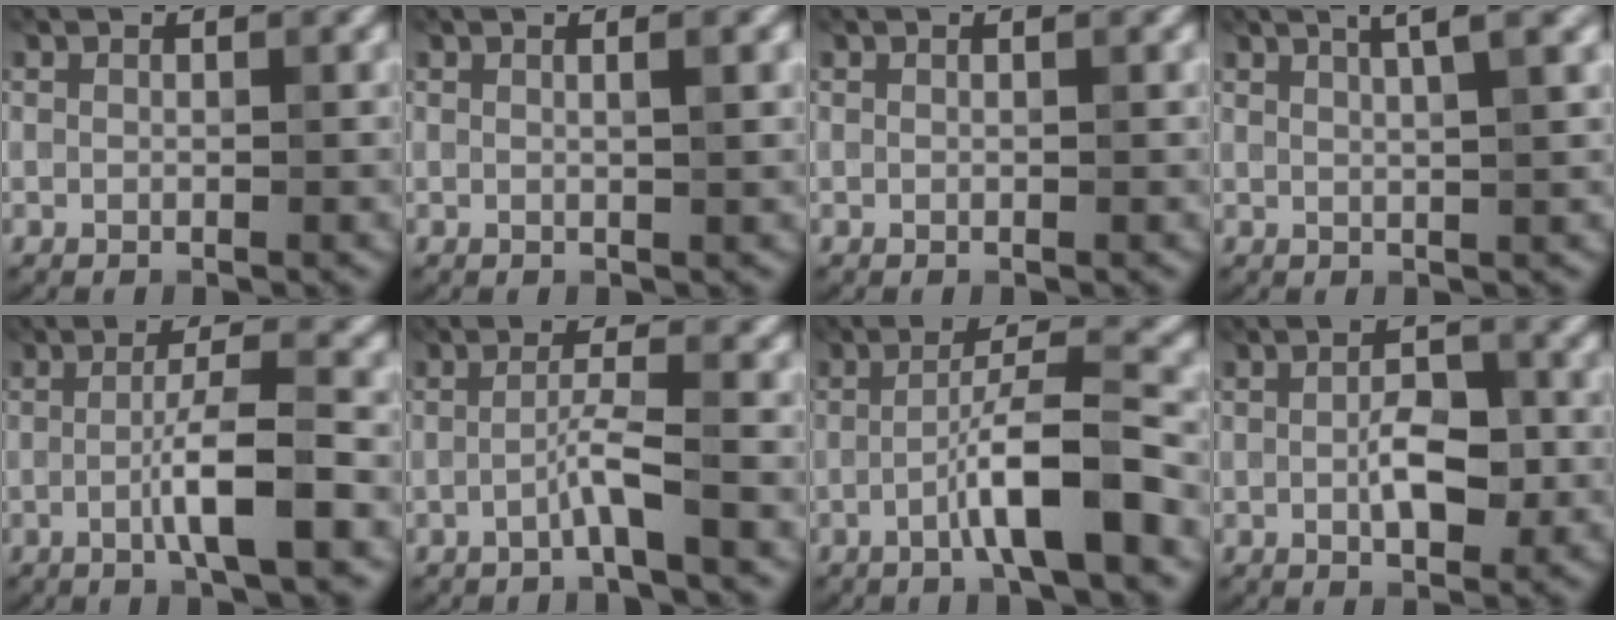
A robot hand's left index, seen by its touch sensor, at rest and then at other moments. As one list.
[{"total": 1.3, "force": [0.4, -0.1, 1.3], "torque": [-0.024, 0.006, 0.006]}, {"total": 0.0}, {"total": 4.0, "force": [2.2, 0.8, 3.3], "torque": [-0.031, 0.019, 0.017]}, {"total": 5.0, "force": [-1.5, 0.2, 4.8], "torque": [-0.085, 0.012, -0.033]}, {"total": 2.3, "force": [-1.2, -0.5, 1.9], "torque": [-0.042, 0.015, -0.029]}, {"total": 6.1, "force": [-2.5, 0.4, 5.5], "torque": [-0.095, 0.022, -0.047]}, {"total": 3.6, "force": [-0.5, 1.6, 3.2], "torque": [-0.061, 0.003, -0.007]}]